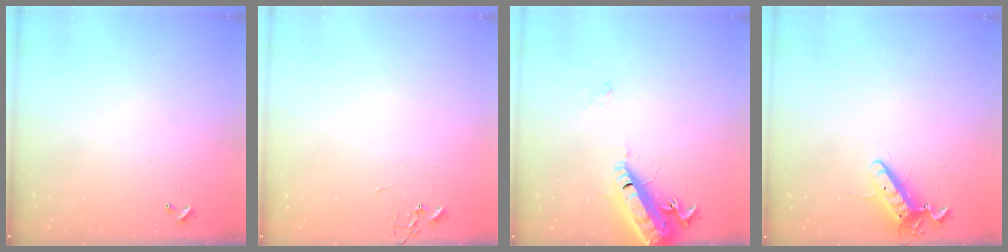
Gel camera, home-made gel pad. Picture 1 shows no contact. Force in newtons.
{"total": 0.0}
{"total": 17.2, "press": 16.5, "slide": 4.6}
{"total": 11.2, "press": 11.1, "slide": 1.4}